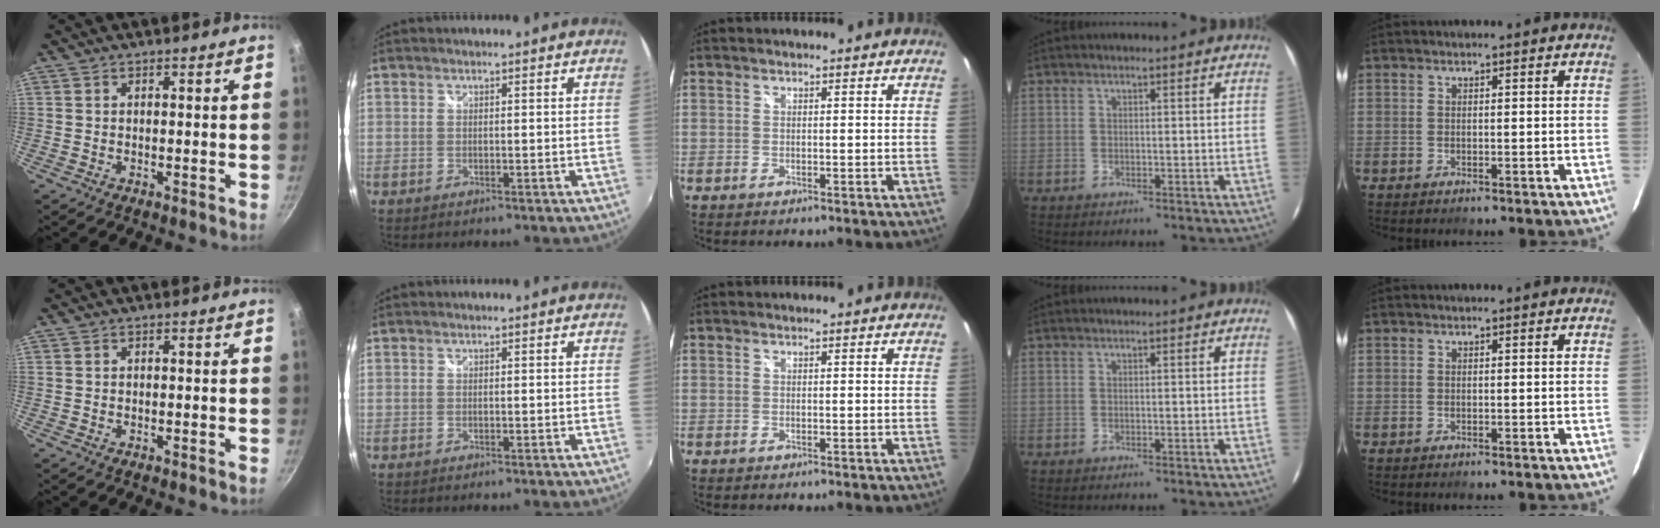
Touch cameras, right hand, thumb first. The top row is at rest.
{}